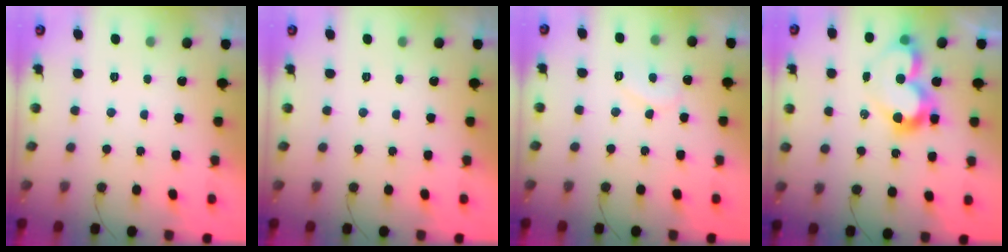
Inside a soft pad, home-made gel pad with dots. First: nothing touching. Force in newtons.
{"total": 0.0}
{"total": 6.7, "press": 6.7, "slide": 0.4}
{"total": 11.4, "press": 10.9, "slide": 3.2}